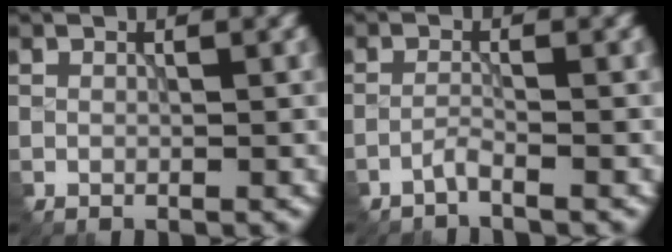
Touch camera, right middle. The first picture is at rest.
{"total": 1.1, "force": [-1.1, -0.1, 0.3], "torque": [-0.009, 0.010, -0.030]}